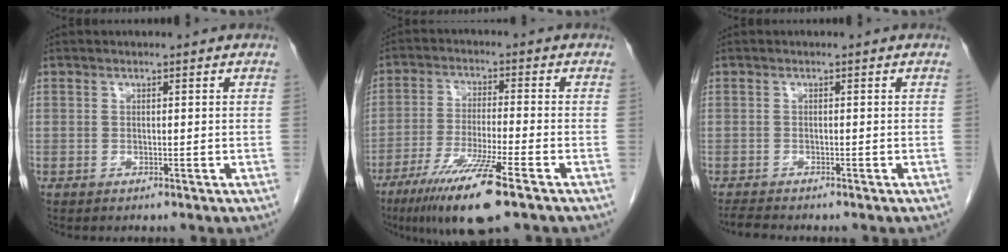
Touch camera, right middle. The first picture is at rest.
{"total": 11.5, "force": [-6.8, 0.1, 9.3], "torque": [-0.181, -0.031, -0.118]}
{"total": 1.6, "force": [-1.6, -0.2, 0.3], "torque": [-0.011, -0.009, -0.031]}